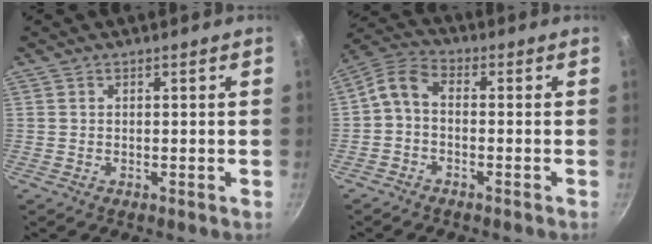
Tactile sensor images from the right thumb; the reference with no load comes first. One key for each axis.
{"total": 5.5, "fx": -1.3, "fy": 3.5, "fz": 4.1, "tx": -0.095, "ty": 0.036, "tz": -0.039}